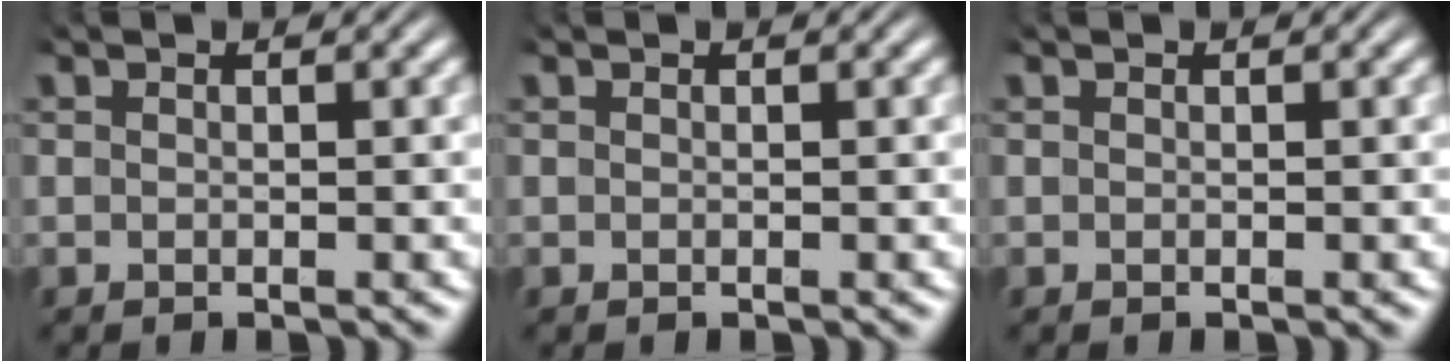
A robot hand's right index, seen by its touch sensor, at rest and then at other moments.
{"total": 0.0}
{"total": 0.0}